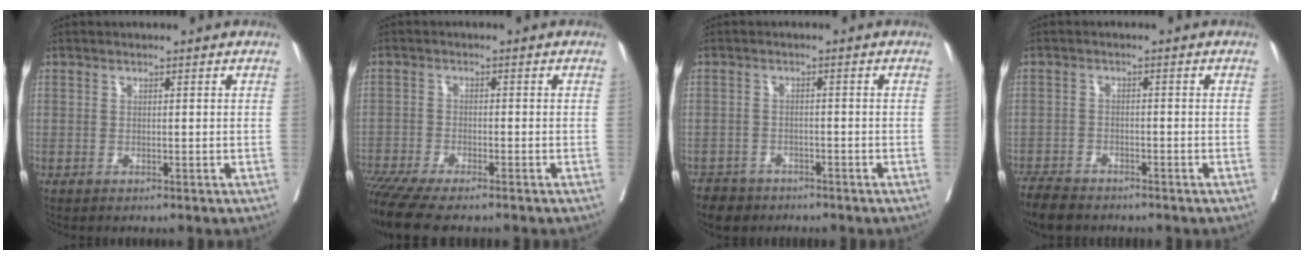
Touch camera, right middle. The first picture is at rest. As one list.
[{"total": 10.7, "force": [-8.9, 1.3, 5.7], "torque": [-0.101, -0.018, -0.148]}, {"total": 4.5, "force": [-3.7, 2.5, 0.5], "torque": [-0.012, 0.000, -0.063]}, {"total": 5.7, "force": [-5.1, 1.6, 1.9], "torque": [-0.036, -0.015, -0.089]}]